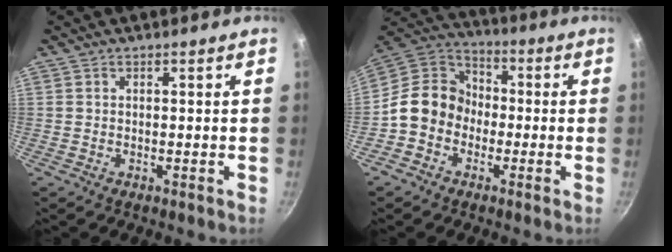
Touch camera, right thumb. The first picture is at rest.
{"total": 11.9, "force": [-2.7, 10.1, 5.6], "torque": [-0.060, 0.044, -0.075]}